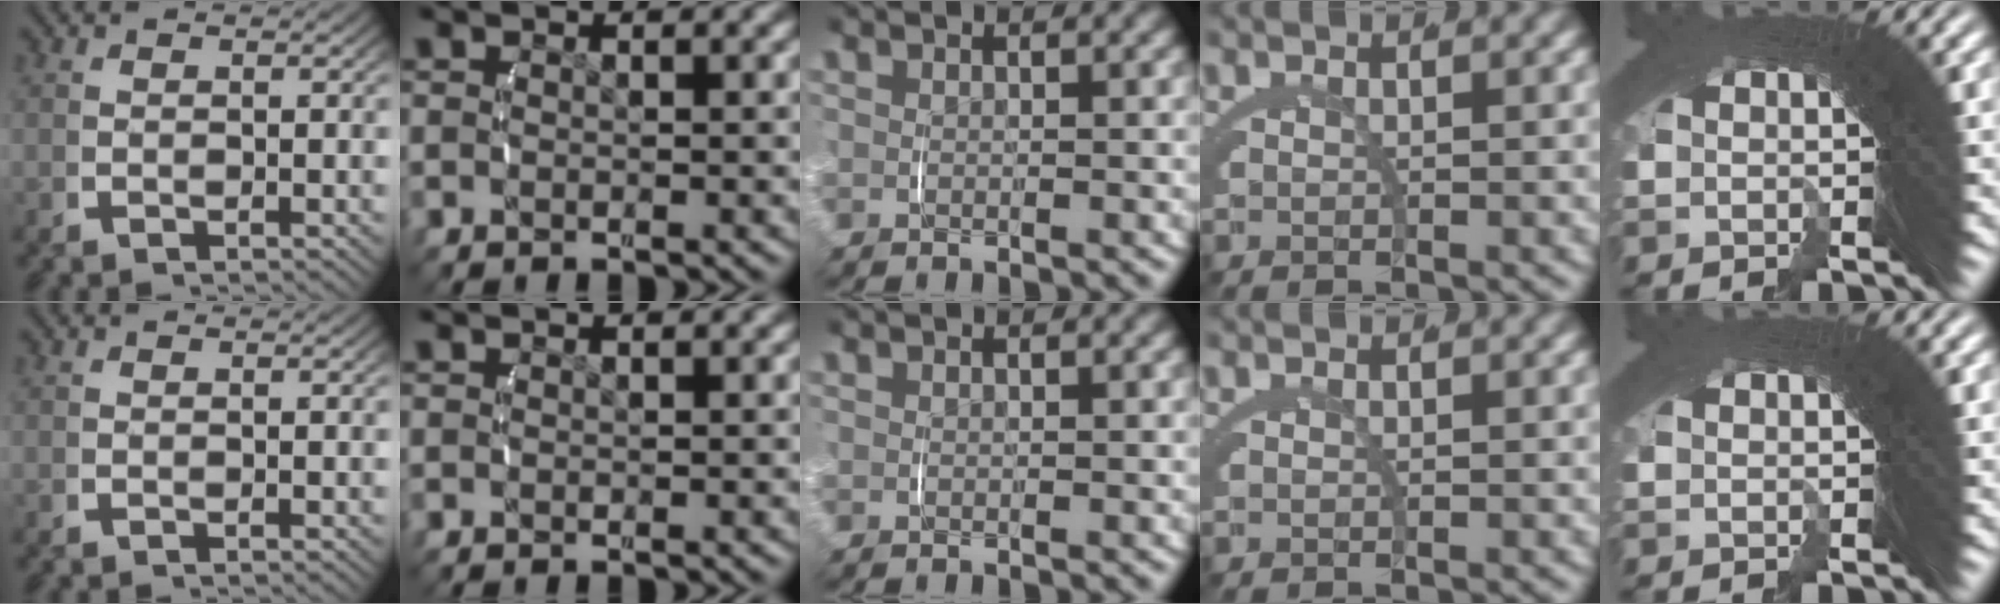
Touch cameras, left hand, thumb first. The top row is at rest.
{}